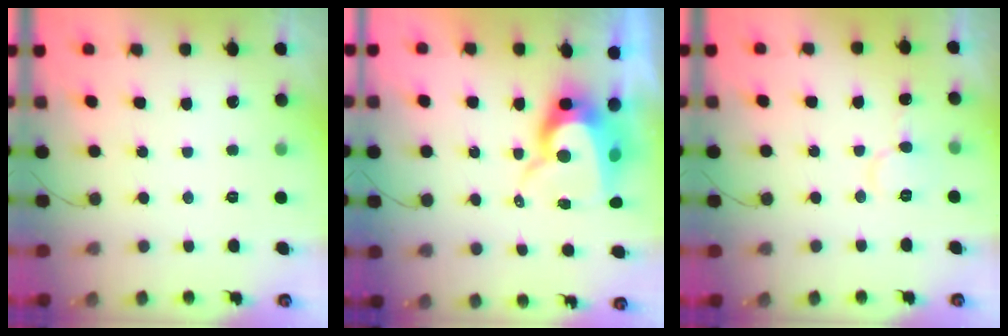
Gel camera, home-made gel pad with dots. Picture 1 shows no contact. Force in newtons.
{"total": 11.8, "press": 11.8, "slide": 1.0}
{"total": 6.0, "press": 6.0, "slide": 0.3}